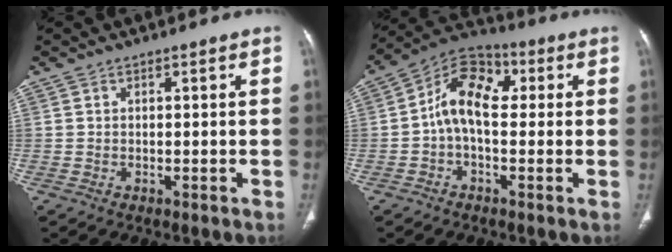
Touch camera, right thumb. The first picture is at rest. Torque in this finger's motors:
{"motor_torque": [1.26, 1.26, 0.01, 0.00, 0.14]}